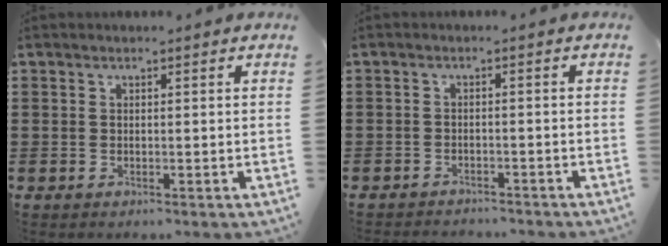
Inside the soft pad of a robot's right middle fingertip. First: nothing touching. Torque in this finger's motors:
{"motor_torque": [0.64, -0.40, 0.01, -0.14]}